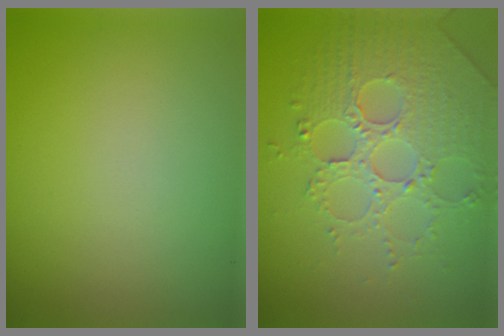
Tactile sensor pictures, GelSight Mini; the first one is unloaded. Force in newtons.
{"total": 4.2, "press": 4.0, "slide": 1.3}